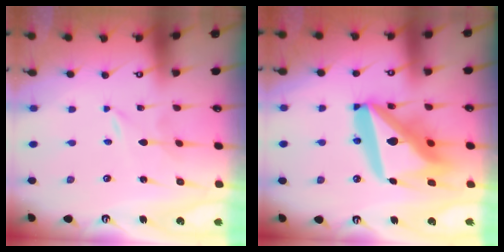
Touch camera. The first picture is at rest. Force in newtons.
{"total": 22.1, "press": 21.9, "slide": 2.7}